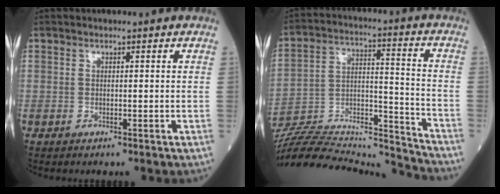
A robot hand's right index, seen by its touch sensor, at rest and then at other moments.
{"total": 22.8, "force": [-22.0, 0.6, 6.1], "torque": [-0.128, 0.013, -0.354]}